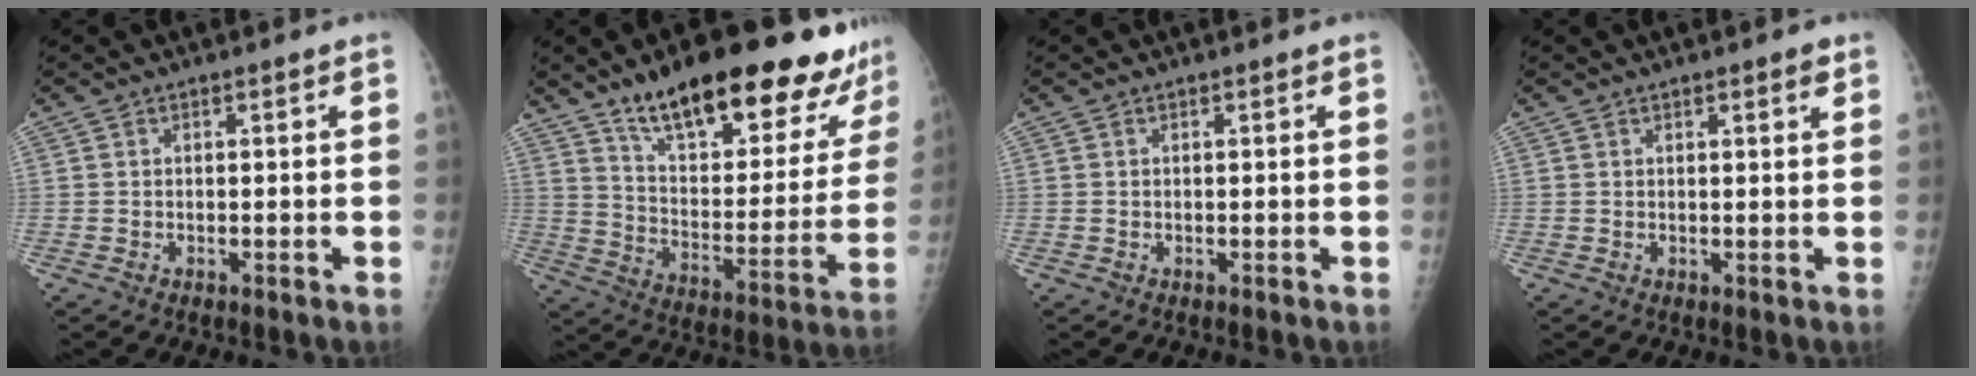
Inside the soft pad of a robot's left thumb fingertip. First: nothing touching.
{"total": 28.2, "force": [20.0, 9.3, 17.6], "torque": [-0.212, -0.076, 0.297]}
{"total": 0.0}
{"total": 1.8, "force": [1.2, 0.4, 1.4], "torque": [-0.015, -0.004, 0.014]}